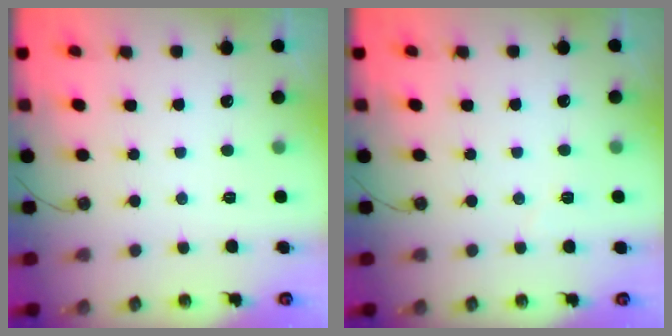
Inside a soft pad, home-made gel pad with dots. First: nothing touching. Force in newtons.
{"total": 3.6, "press": 2.7, "slide": 2.4}